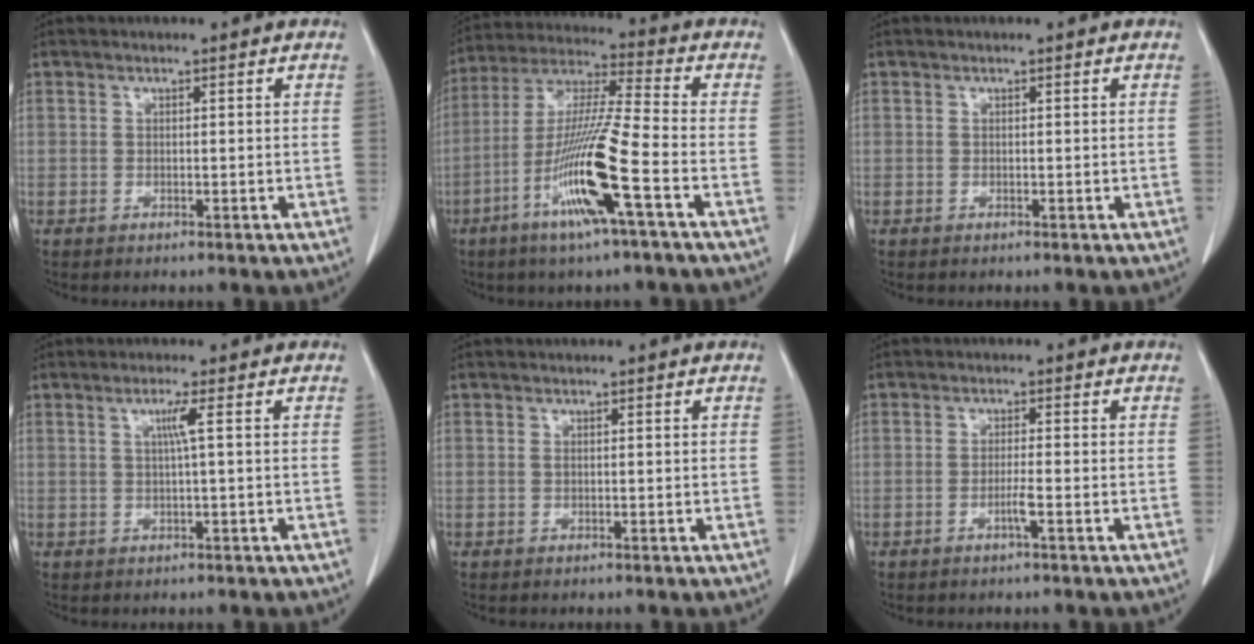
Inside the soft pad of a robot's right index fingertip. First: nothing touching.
{"total": 14.8, "force": [-6.0, -0.5, 13.5], "torque": [-0.274, -0.015, -0.120]}
{"total": 0.0}
{"total": 2.1, "force": [0.5, -0.7, 2.0], "torque": [-0.041, -0.001, 0.011]}
{"total": 0.0}
{"total": 2.0, "force": [-1.0, -0.4, 1.8], "torque": [-0.035, -0.002, -0.021]}